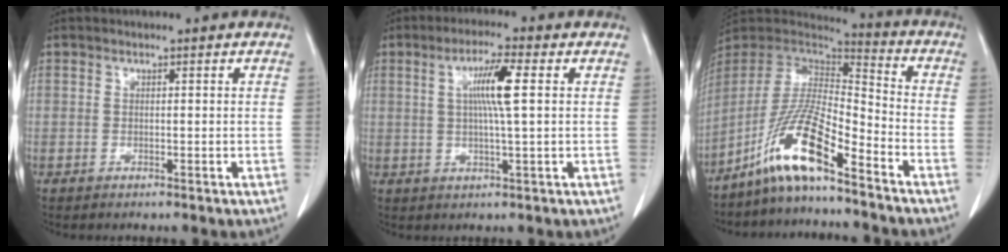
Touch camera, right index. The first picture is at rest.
{"total": 6.4, "force": [1.3, -0.2, 6.3], "torque": [-0.114, 0.003, 0.022]}
{"total": 13.1, "force": [-9.0, 1.1, 9.5], "torque": [-0.191, 0.000, -0.171]}